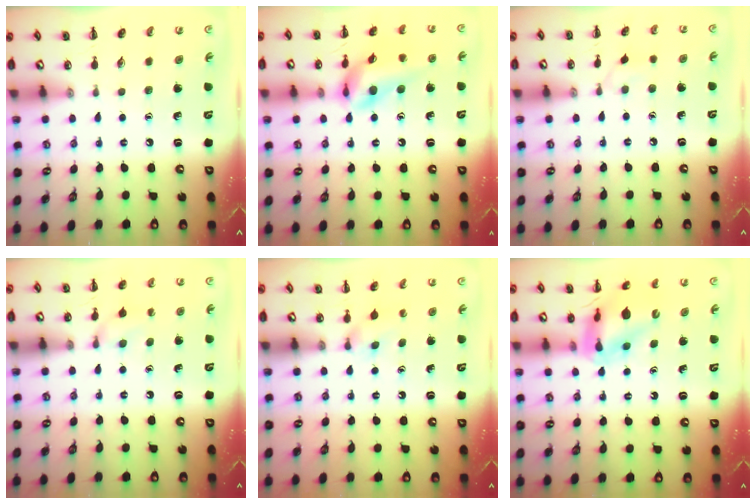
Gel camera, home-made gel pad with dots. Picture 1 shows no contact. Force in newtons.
{"total": 13.6, "press": 13.3, "slide": 2.7}
{"total": 4.7, "press": 4.3, "slide": 1.7}
{"total": 7.1, "press": 6.9, "slide": 2.0}
{"total": 2.8, "press": 2.5, "slide": 1.2}
{"total": 12.0, "press": 11.5, "slide": 3.7}